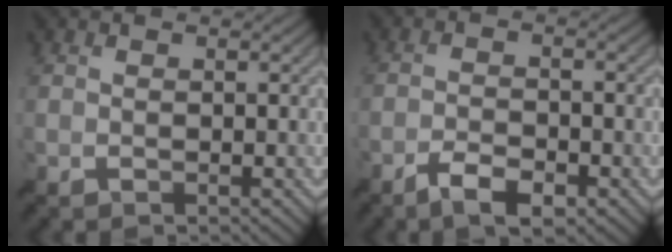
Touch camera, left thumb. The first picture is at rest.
{"total": 4.6, "force": [-3.1, 1.2, 3.1], "torque": [-0.063, 0.000, -0.058]}